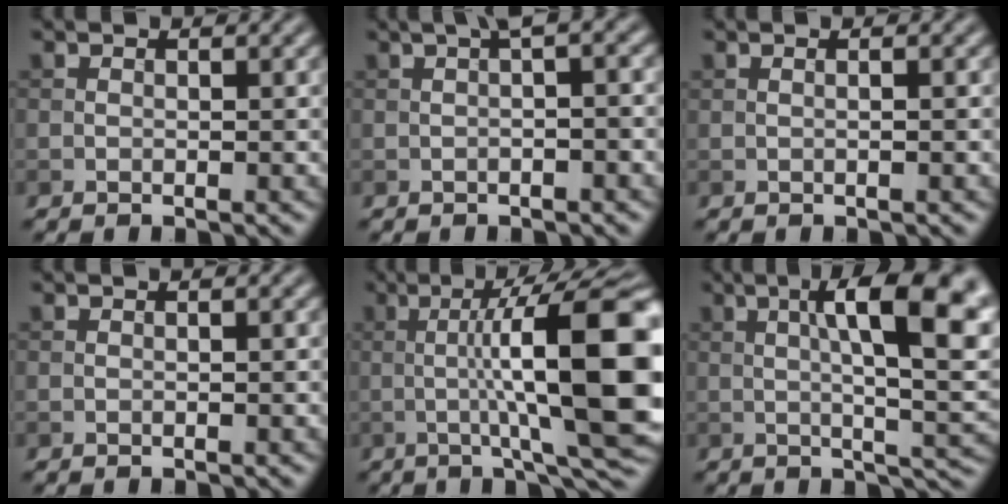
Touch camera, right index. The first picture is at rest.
{"total": 3.1, "force": [0.5, 0.7, 3.0], "torque": [-0.036, 0.015, 0.005]}
{"total": 1.0, "force": [0.1, 0.3, 0.9], "torque": [-0.009, -0.003, -0.001]}
{"total": 0.0}
{"total": 15.4, "force": [0.3, 3.3, 15.0], "torque": [-0.195, 0.014, 0.003]}
{"total": 12.8, "force": [2.8, 3.5, 12.0], "torque": [-0.155, 0.001, 0.042]}